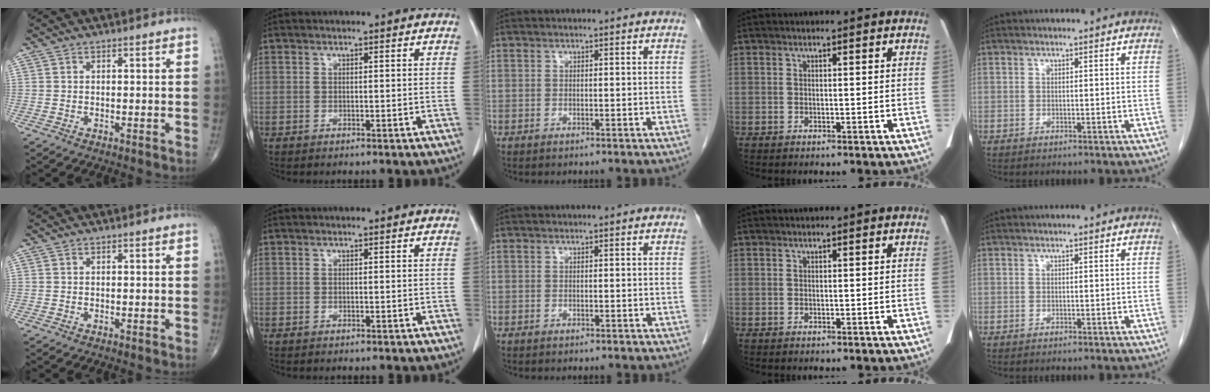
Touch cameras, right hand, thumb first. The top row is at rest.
{}